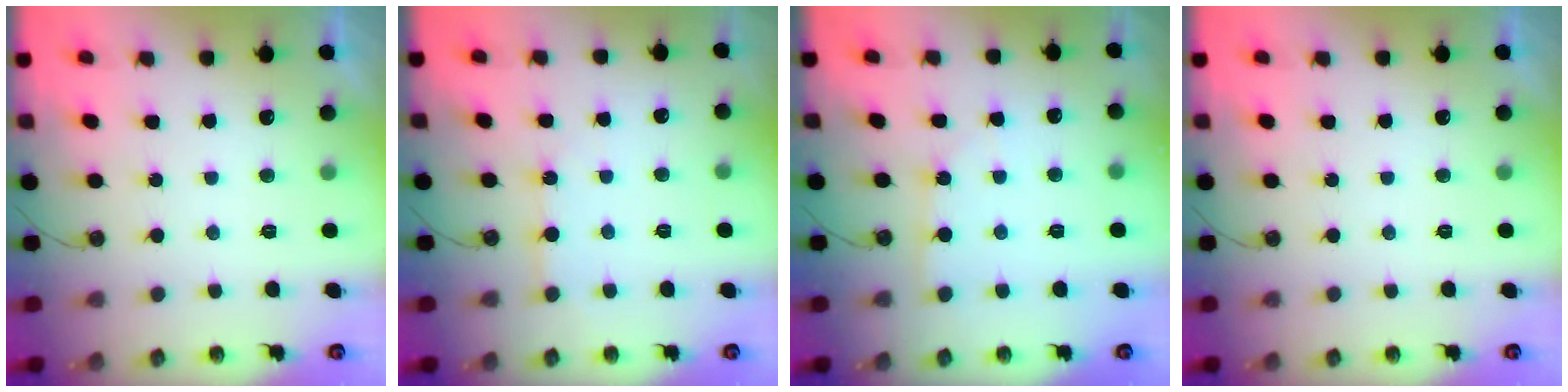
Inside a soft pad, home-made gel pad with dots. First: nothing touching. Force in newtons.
{"total": 3.9, "press": 3.8, "slide": 0.4}
{"total": 2.6, "press": 2.6, "slide": 0.3}
{"total": 0.0}